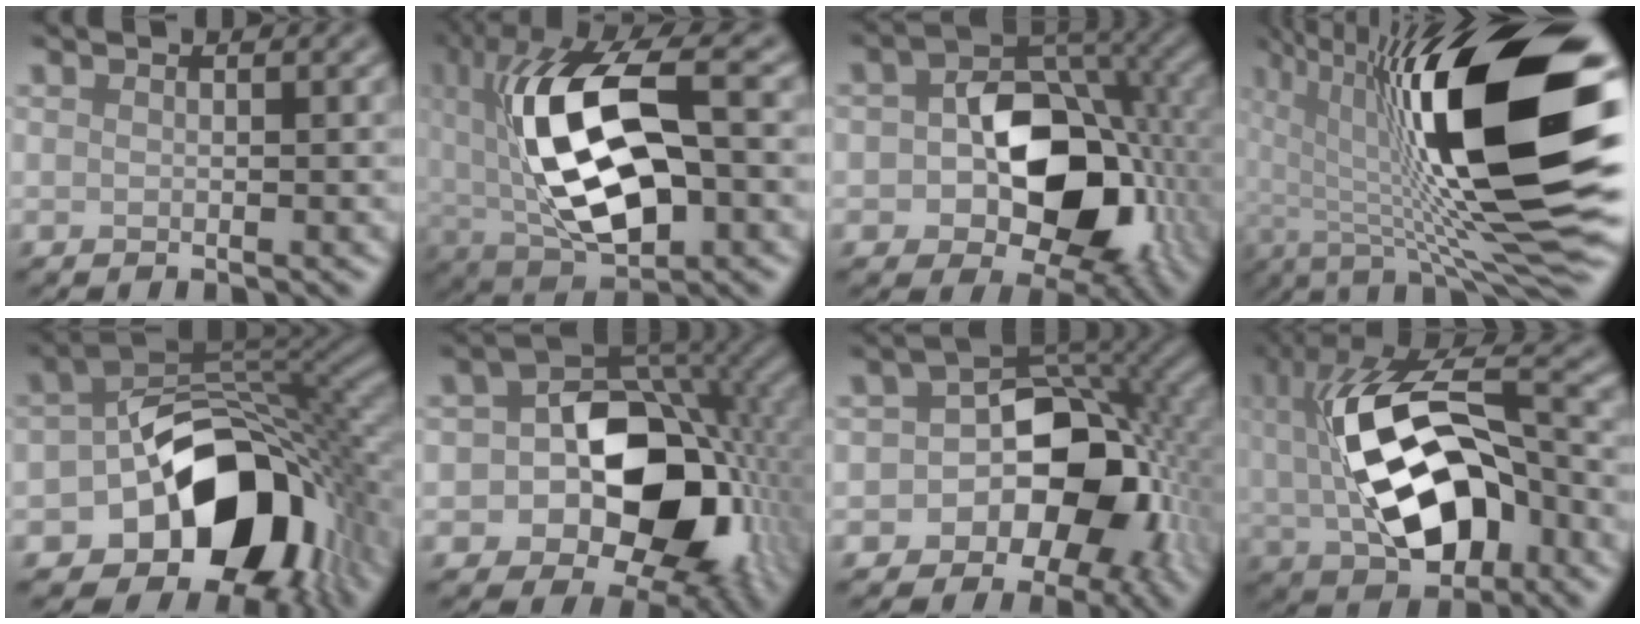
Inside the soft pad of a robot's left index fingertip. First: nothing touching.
{"total": 13.1, "force": [1.3, 5.8, 11.6], "torque": [-0.219, 0.007, 0.022]}
{"total": 10.7, "force": [-1.7, 7.2, 7.8], "torque": [-0.108, 0.002, -0.031]}
{"total": 17.7, "force": [1.7, 4.5, 17.0], "torque": [-0.263, 0.007, 0.023]}
{"total": 13.4, "force": [-4.4, 8.7, 9.1], "torque": [-0.135, -0.007, -0.076]}
{"total": 13.4, "force": [-2.1, 9.4, 9.3], "torque": [-0.129, -0.003, -0.036]}
{"total": 10.6, "force": [-2.8, 7.5, 6.9], "torque": [-0.083, -0.003, -0.048]}
{"total": 12.7, "force": [0.1, 6.6, 10.9], "torque": [-0.195, 0.002, 0.006]}